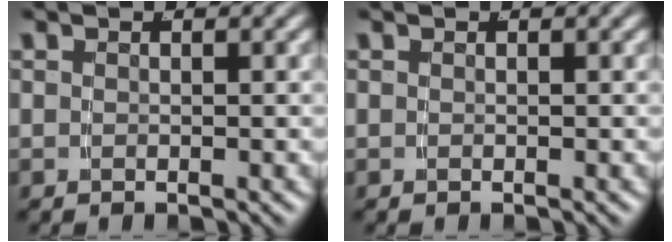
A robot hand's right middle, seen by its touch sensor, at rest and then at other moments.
{"total": 0.0}